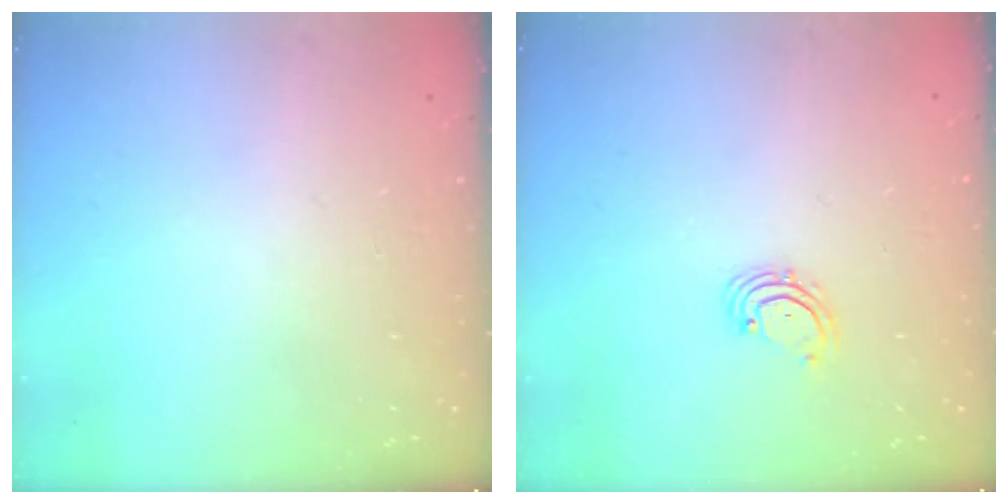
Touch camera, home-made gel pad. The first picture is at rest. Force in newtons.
{"total": 2.0, "press": 2.0, "slide": 0.4}